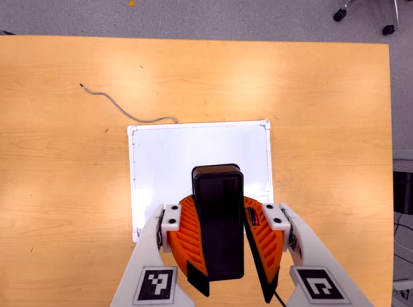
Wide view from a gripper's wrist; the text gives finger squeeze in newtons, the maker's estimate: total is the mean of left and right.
{"total": 10.5, "left": 10.6, "right": 10.4}